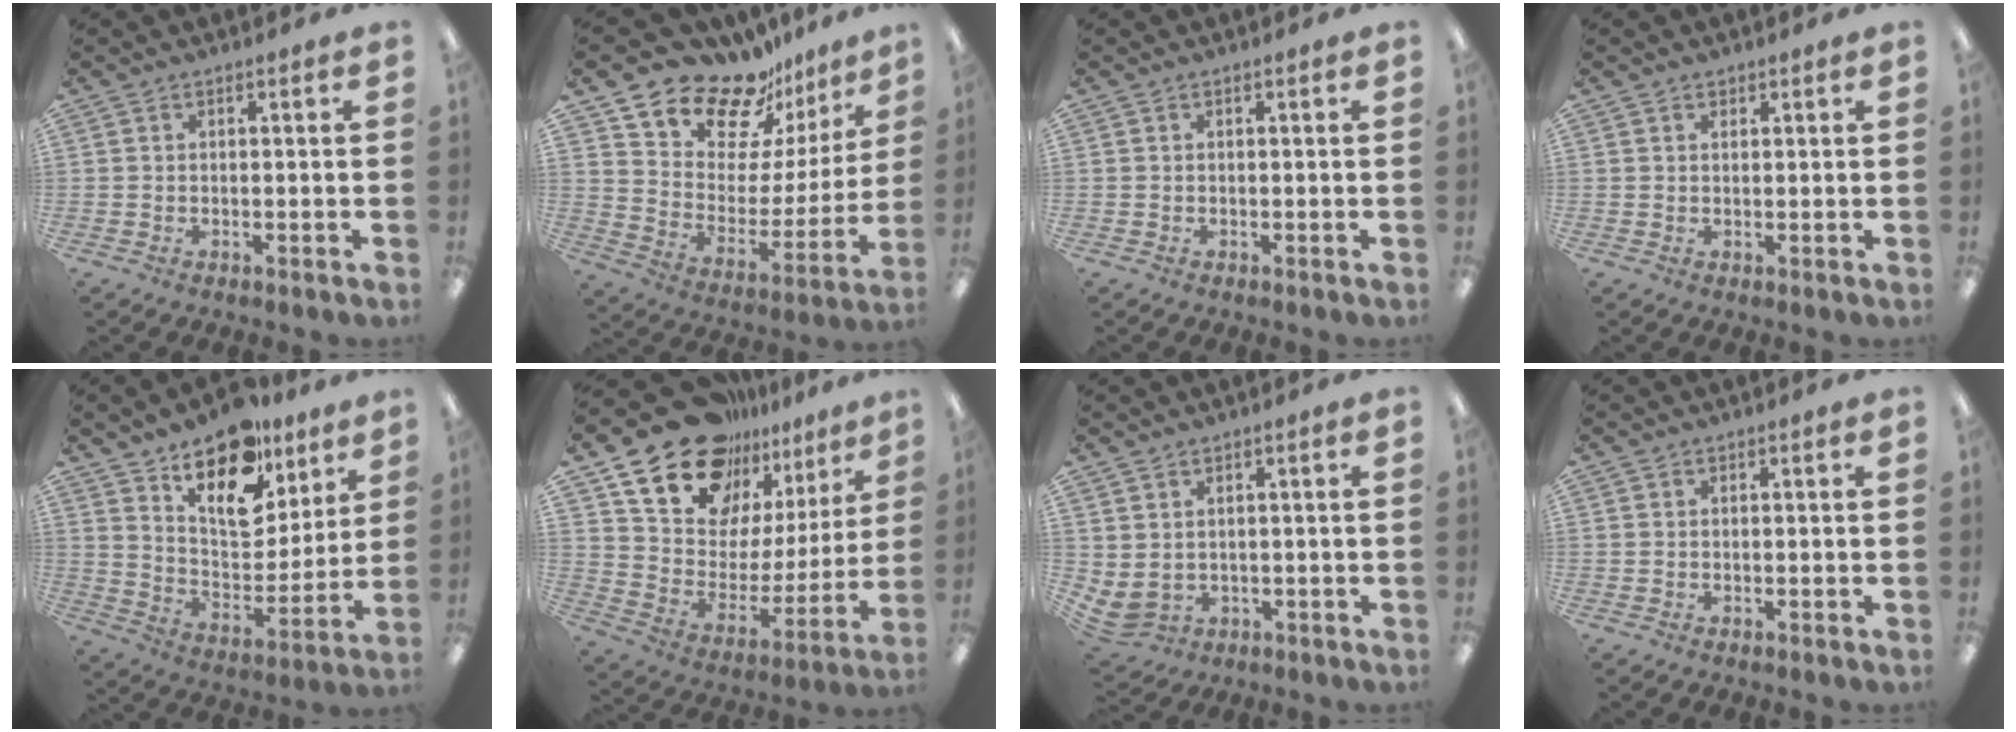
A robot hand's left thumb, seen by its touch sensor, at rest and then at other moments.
{"total": 16.0, "force": [14.4, 6.4, 2.9], "torque": [-0.070, -0.135, 0.260]}
{"total": 0.0}
{"total": 0.9, "force": [0.7, 0.5, 0.2], "torque": [0.004, -0.001, 0.012]}
{"total": 18.3, "force": [12.7, 9.2, 9.4], "torque": [-0.149, -0.082, 0.224]}
{"total": 19.9, "force": [15.9, 10.5, 5.9], "torque": [-0.121, -0.120, 0.291]}
{"total": 2.8, "force": [1.4, 2.1, 1.2], "torque": [-0.040, -0.013, 0.025]}
{"total": 0.0}